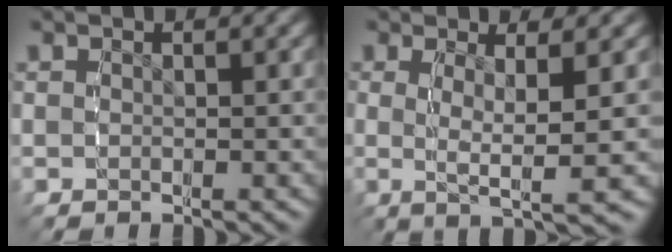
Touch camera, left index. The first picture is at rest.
{"total": 6.4, "force": [-0.5, 1.9, 6.1], "torque": [-0.094, -0.017, -0.001]}